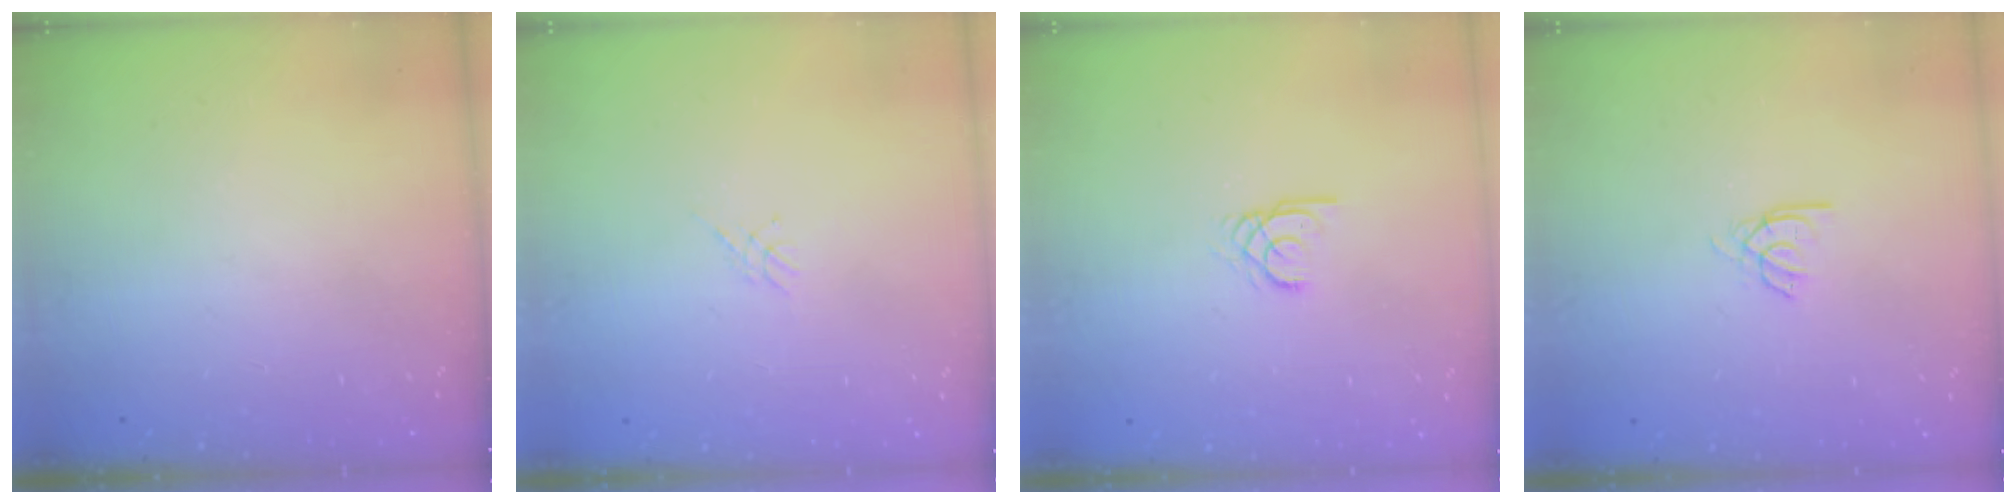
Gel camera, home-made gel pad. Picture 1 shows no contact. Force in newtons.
{"total": 1.1, "press": 1.1, "slide": 0.3}
{"total": 2.0, "press": 2.0, "slide": 0.2}
{"total": 2.2, "press": 2.1, "slide": 0.4}